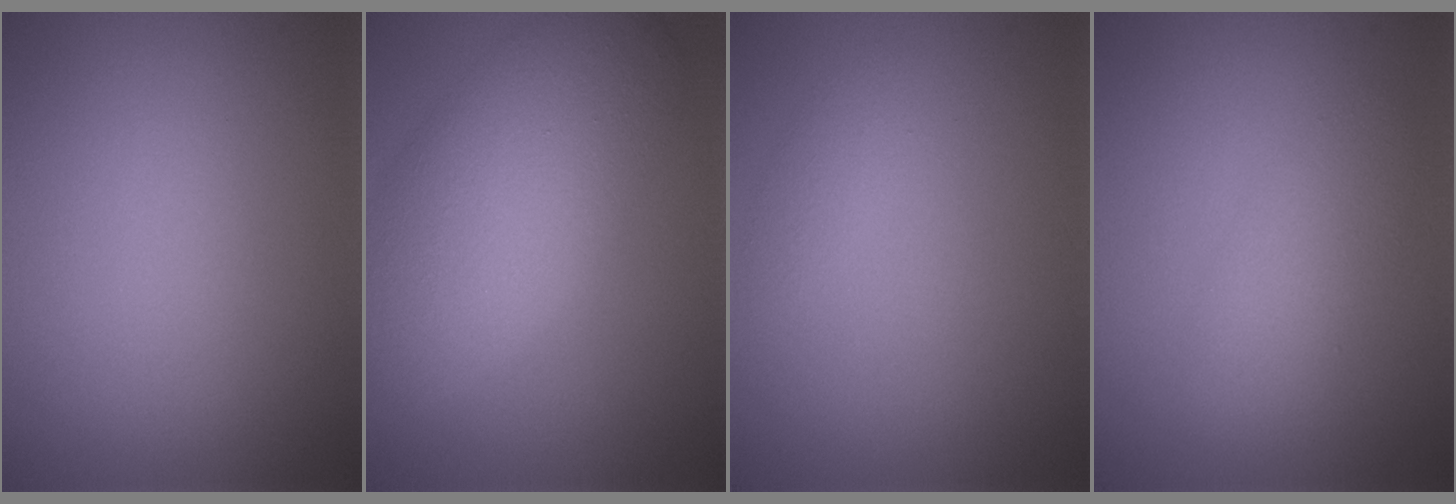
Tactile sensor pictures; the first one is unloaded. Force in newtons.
{"total": 8.3, "press": 8.3, "slide": 0.7}
{"total": 0.9, "press": 0.9, "slide": 0.1}
{"total": 2.7, "press": 2.7, "slide": 0.0}